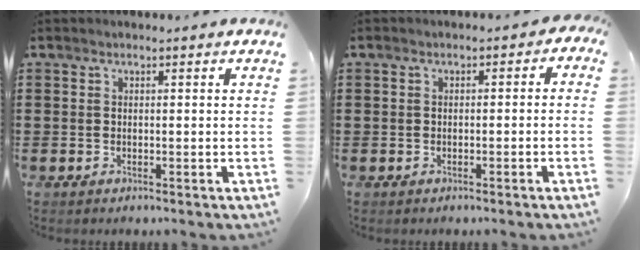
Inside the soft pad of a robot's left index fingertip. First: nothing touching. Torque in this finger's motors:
{"motor_torque": [1.12, -1.02, 0.35, 0.04]}